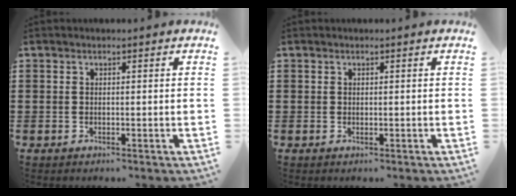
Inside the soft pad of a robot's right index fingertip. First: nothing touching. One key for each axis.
{"total": 0.0}